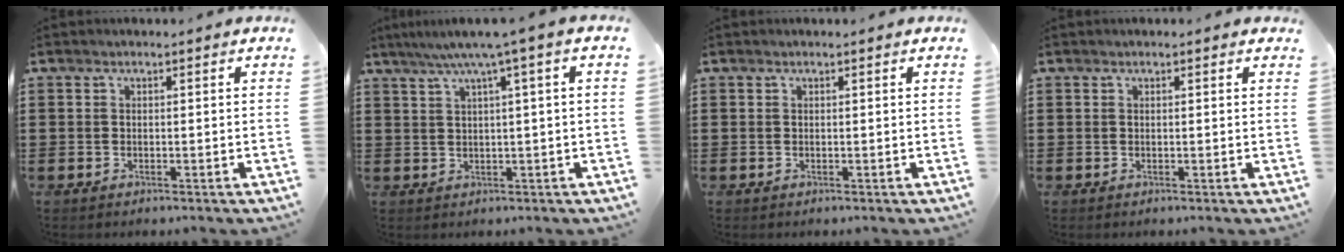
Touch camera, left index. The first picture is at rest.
{"total": 4.1, "force": [1.5, -0.4, 3.8], "torque": [-0.076, -0.003, 0.020]}
{"total": 0.0}
{"total": 0.0}